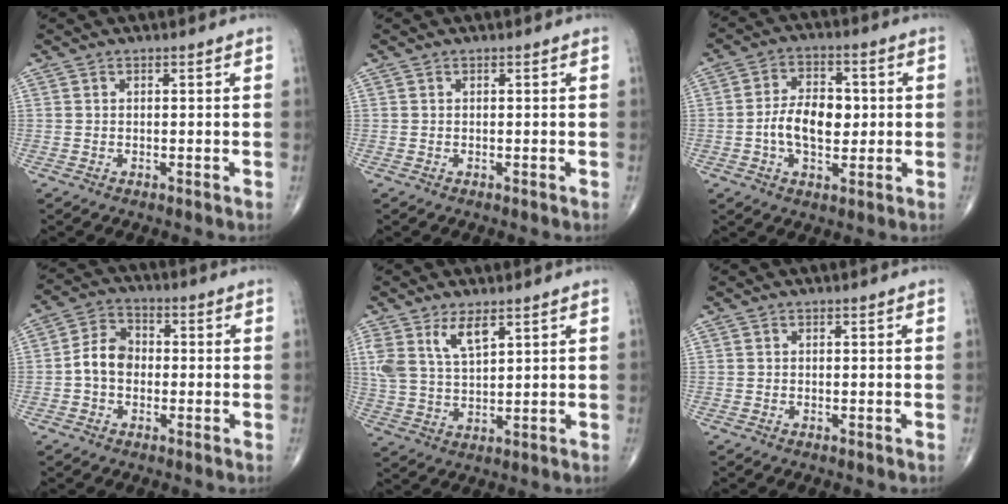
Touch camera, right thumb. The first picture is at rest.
{"total": 0.0}
{"total": 9.6, "force": [-0.5, 5.8, 7.6], "torque": [-0.116, 0.012, -0.013]}
{"total": 6.7, "force": [-0.9, 5.1, 4.3], "torque": [-0.066, 0.025, -0.030]}
{"total": 7.2, "force": [4.1, 2.8, 5.2], "torque": [-0.101, -0.017, 0.089]}
{"total": 0.0}